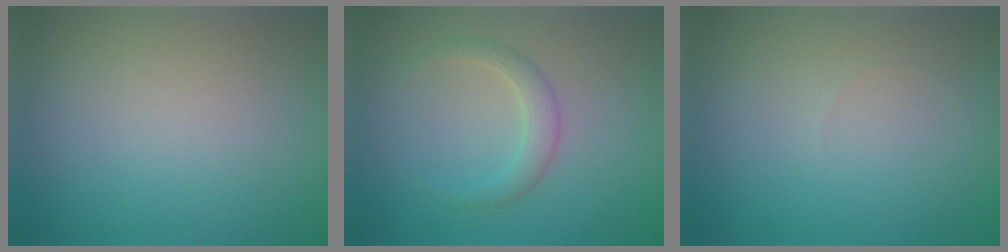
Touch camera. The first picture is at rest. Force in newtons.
{"total": 2.0, "press": 2.0, "slide": 0.1}
{"total": 0.0}